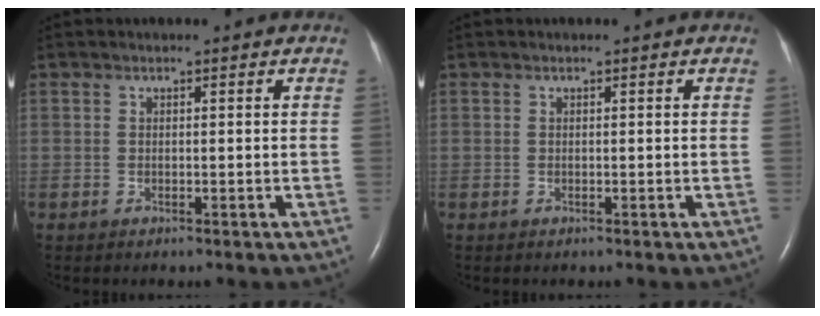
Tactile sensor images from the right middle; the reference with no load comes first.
{"total": 0.0}